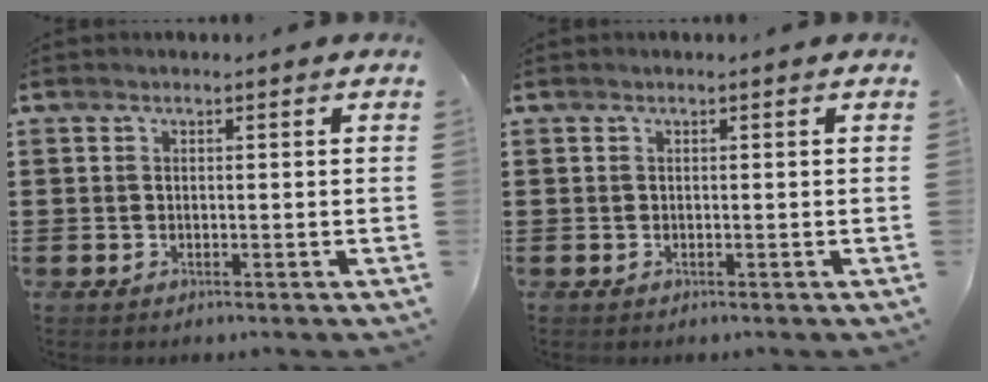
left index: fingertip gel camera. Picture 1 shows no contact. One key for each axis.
{"total": 0.0}